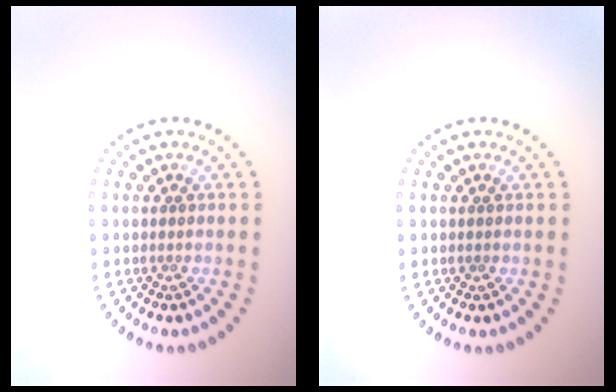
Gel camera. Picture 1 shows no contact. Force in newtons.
{"total": 0.0}